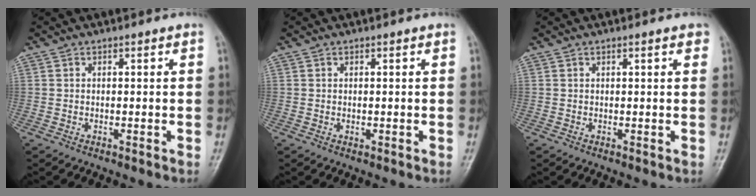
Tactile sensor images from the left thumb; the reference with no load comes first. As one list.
[{"total": 0.5, "force": [0.1, 0.4, 0.3], "torque": [-0.003, -0.001, 0.002]}, {"total": 1.5, "force": [0.9, 0.4, 1.2], "torque": [-0.015, -0.001, 0.009]}]